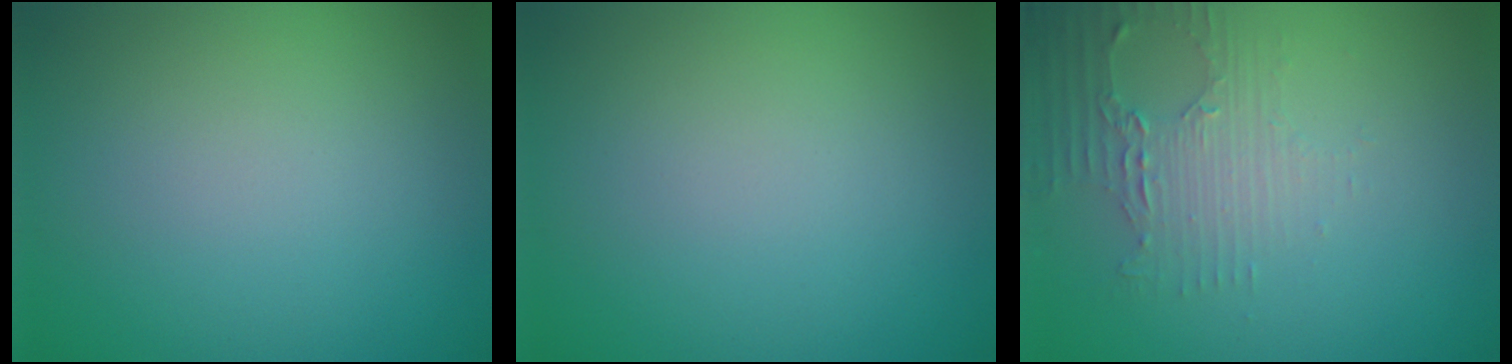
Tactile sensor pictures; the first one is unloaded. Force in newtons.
{"total": 0.0}
{"total": 2.7, "press": 2.4, "slide": 1.3}